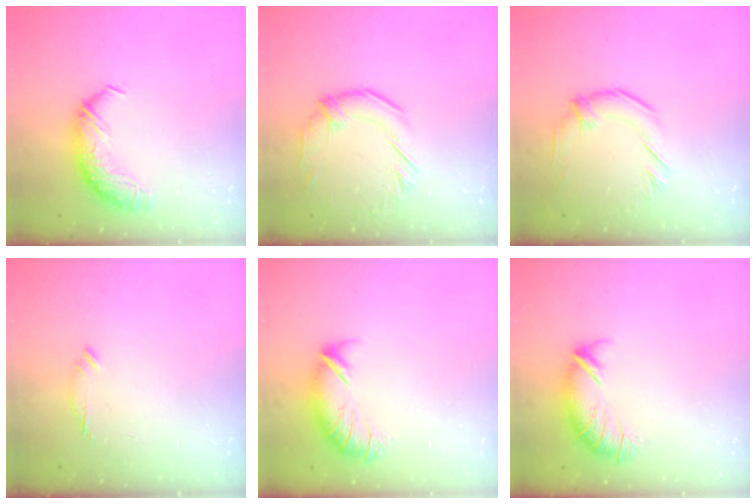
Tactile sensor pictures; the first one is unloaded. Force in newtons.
{"total": 0.8, "press": 0.6, "slide": 0.5}
{"total": 1.5, "press": 1.4, "slide": 0.4}
{"total": 6.5, "press": 6.4, "slide": 1.1}
{"total": 3.6, "press": 3.1, "slide": 1.8}
{"total": 3.8, "press": 3.2, "slide": 2.0}